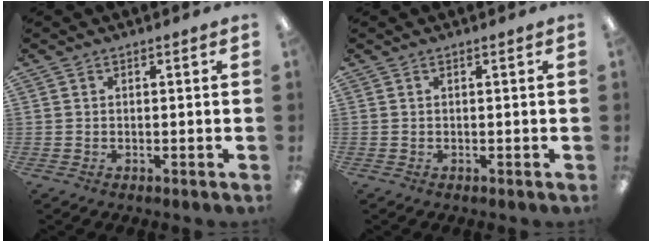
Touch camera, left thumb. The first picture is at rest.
{"total": 0.0}